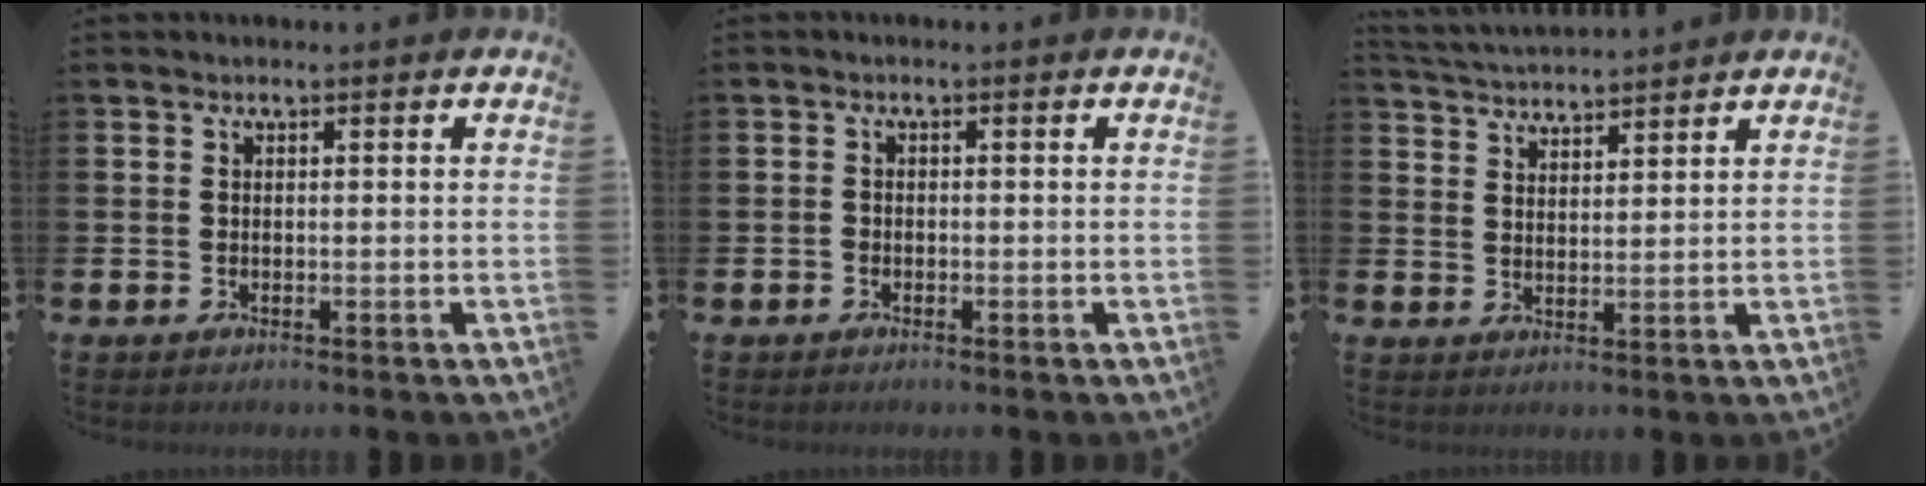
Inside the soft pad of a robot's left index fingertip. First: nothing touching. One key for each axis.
{"total": 0.8, "fx": -0.6, "fy": 0.6, "fz": 0.2, "tx": -0.005, "ty": 0.002, "tz": -0.013}
{"total": 3.6, "fx": 3.6, "fy": 0.1, "fz": -0.1, "tx": -0.009, "ty": -0.025, "tz": 0.063}